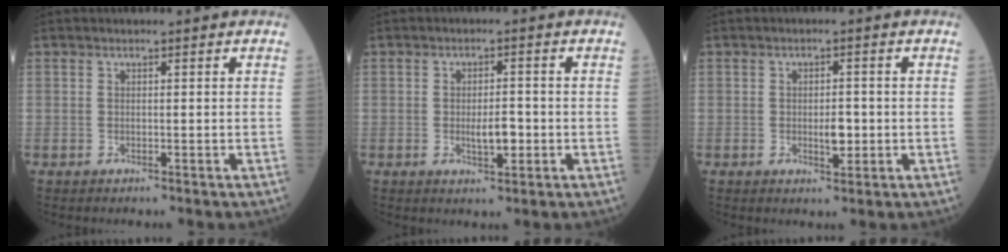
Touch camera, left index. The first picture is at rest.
{"total": 3.6, "force": [-1.0, 1.1, 3.2], "torque": [-0.055, -0.003, -0.015]}
{"total": 2.8, "force": [-0.7, 1.2, 2.5], "torque": [-0.038, -0.003, -0.008]}